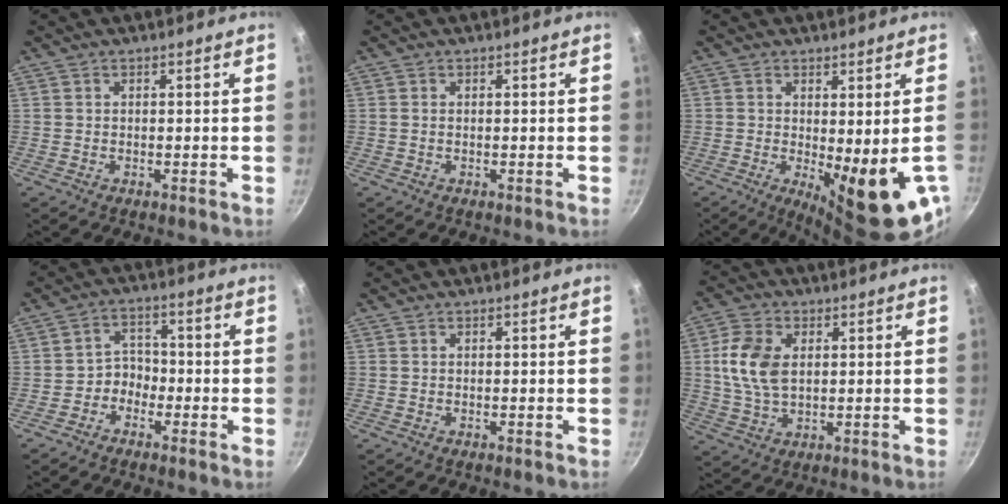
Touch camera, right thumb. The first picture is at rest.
{"total": 0.0}
{"total": 13.2, "force": [-2.6, 3.6, 12.5], "torque": [-0.149, -0.022, -0.023]}
{"total": 3.9, "force": [-2.2, 3.0, 1.2], "torque": [0.011, 0.033, -0.044]}
{"total": 0.0}
{"total": 9.8, "force": [1.6, 6.3, 7.3], "torque": [-0.135, 0.001, 0.030]}